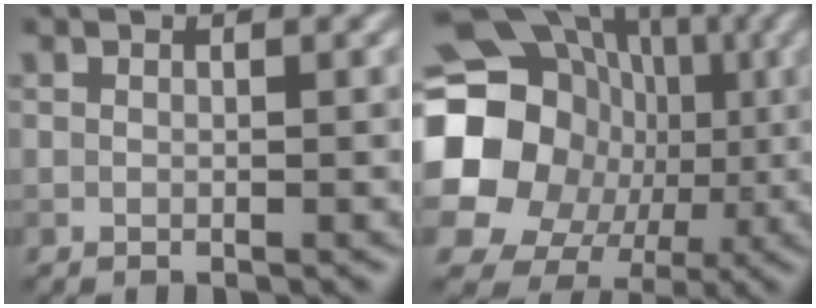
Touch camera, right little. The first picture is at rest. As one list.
[{"total": 21.1, "force": [-0.4, 19.1, 8.8], "torque": [-0.185, 0.004, -0.045]}]